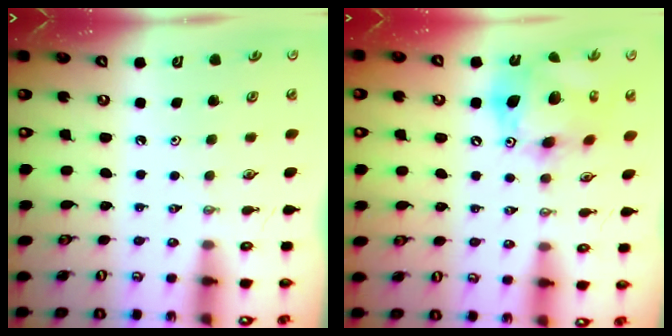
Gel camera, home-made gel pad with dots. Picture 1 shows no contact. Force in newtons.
{"total": 15.7, "press": 15.7, "slide": 1.4}